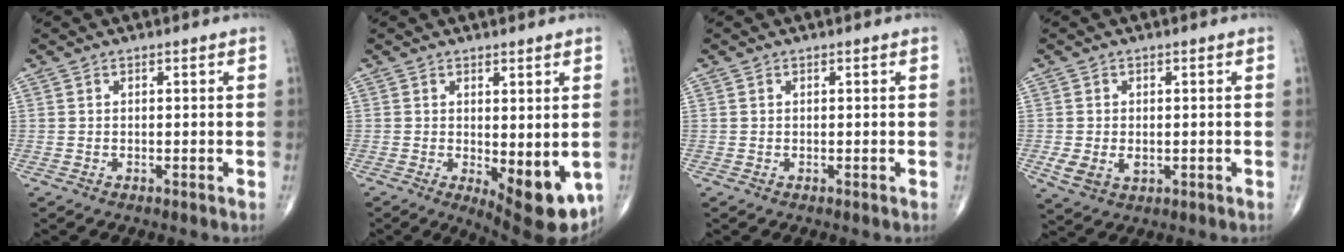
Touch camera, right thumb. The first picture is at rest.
{"total": 10.7, "force": [-2.0, 4.2, 9.6], "torque": [-0.110, -0.024, -0.013]}
{"total": 0.0}
{"total": 5.1, "force": [-0.9, 3.5, 3.6], "torque": [-0.067, -0.004, -0.007]}